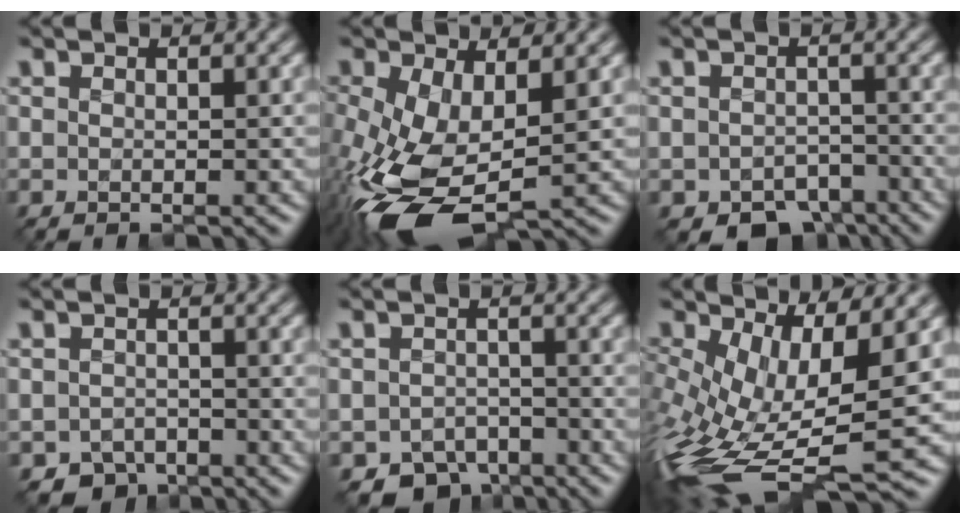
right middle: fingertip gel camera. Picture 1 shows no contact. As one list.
[{"total": 9.0, "force": [-2.6, 4.6, 7.3], "torque": [-0.187, -0.032, -0.036]}, {"total": 3.5, "force": [-2.8, 1.9, 0.9], "torque": [-0.015, -0.013, -0.040]}, {"total": 1.9, "force": [-1.6, 1.0, -0.3], "torque": [0.001, -0.005, -0.026]}, {"total": 3.1, "force": [-2.5, 1.8, 0.3], "torque": [-0.004, -0.009, -0.040]}, {"total": 10.7, "force": [-2.3, 4.4, 9.5], "torque": [-0.209, -0.033, -0.026]}]